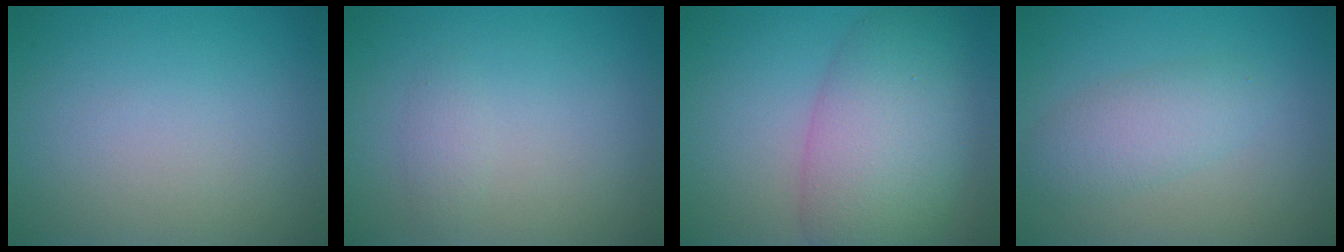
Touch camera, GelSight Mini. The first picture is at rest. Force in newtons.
{"total": 1.0, "press": 1.0, "slide": 0.1}
{"total": 8.4, "press": 8.4, "slide": 0.4}
{"total": 2.8, "press": 2.8, "slide": 0.1}